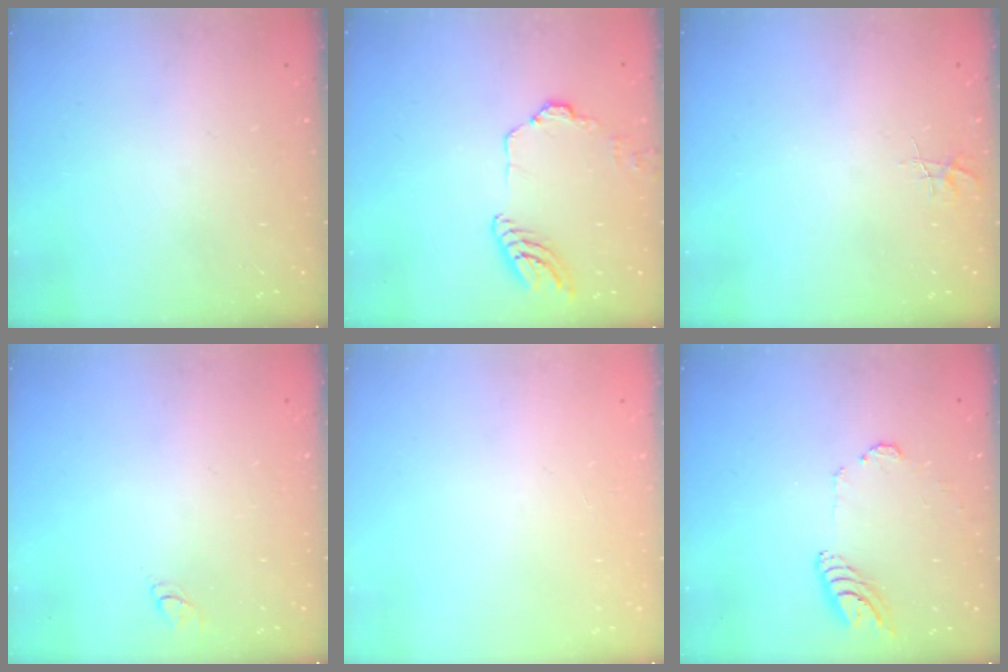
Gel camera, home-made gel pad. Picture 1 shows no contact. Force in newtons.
{"total": 11.4, "press": 11.3, "slide": 1.0}
{"total": 3.6, "press": 3.6, "slide": 0.3}
{"total": 3.0, "press": 3.0, "slide": 0.2}
{"total": 0.0}
{"total": 10.5, "press": 10.4, "slide": 1.1}